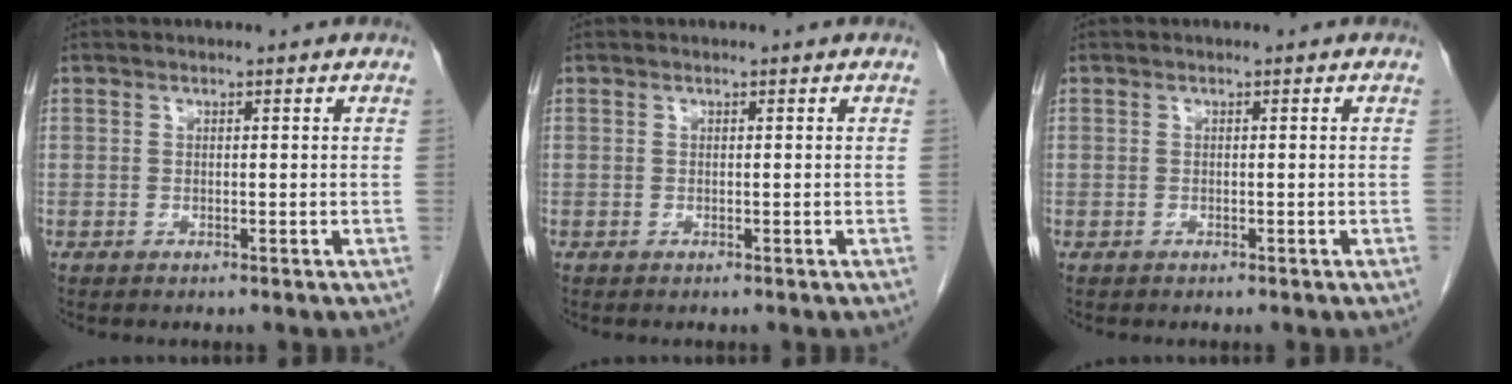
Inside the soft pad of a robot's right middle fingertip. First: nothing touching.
{"total": 0.0}
{"total": 0.0}